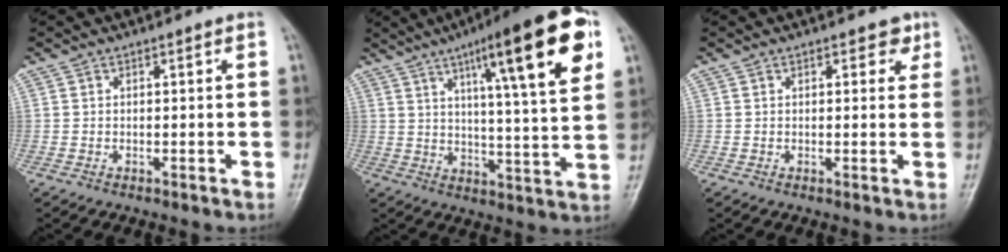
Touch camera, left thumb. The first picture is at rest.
{"total": 20.8, "force": [9.4, 3.7, 18.2], "torque": [-0.247, -0.017, 0.135]}
{"total": 2.7, "force": [1.4, 1.6, 1.7], "torque": [-0.003, -0.003, 0.013]}